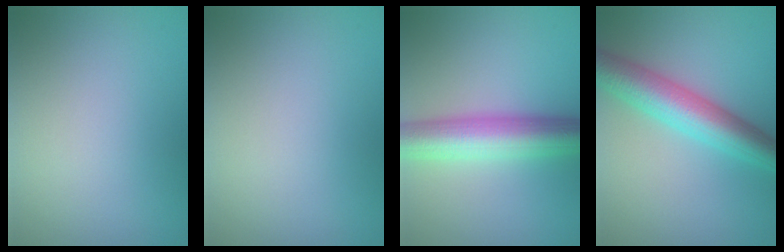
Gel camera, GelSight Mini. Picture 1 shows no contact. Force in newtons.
{"total": 0.0}
{"total": 7.0, "press": 7.0, "slide": 0.1}
{"total": 6.7, "press": 6.7, "slide": 0.1}